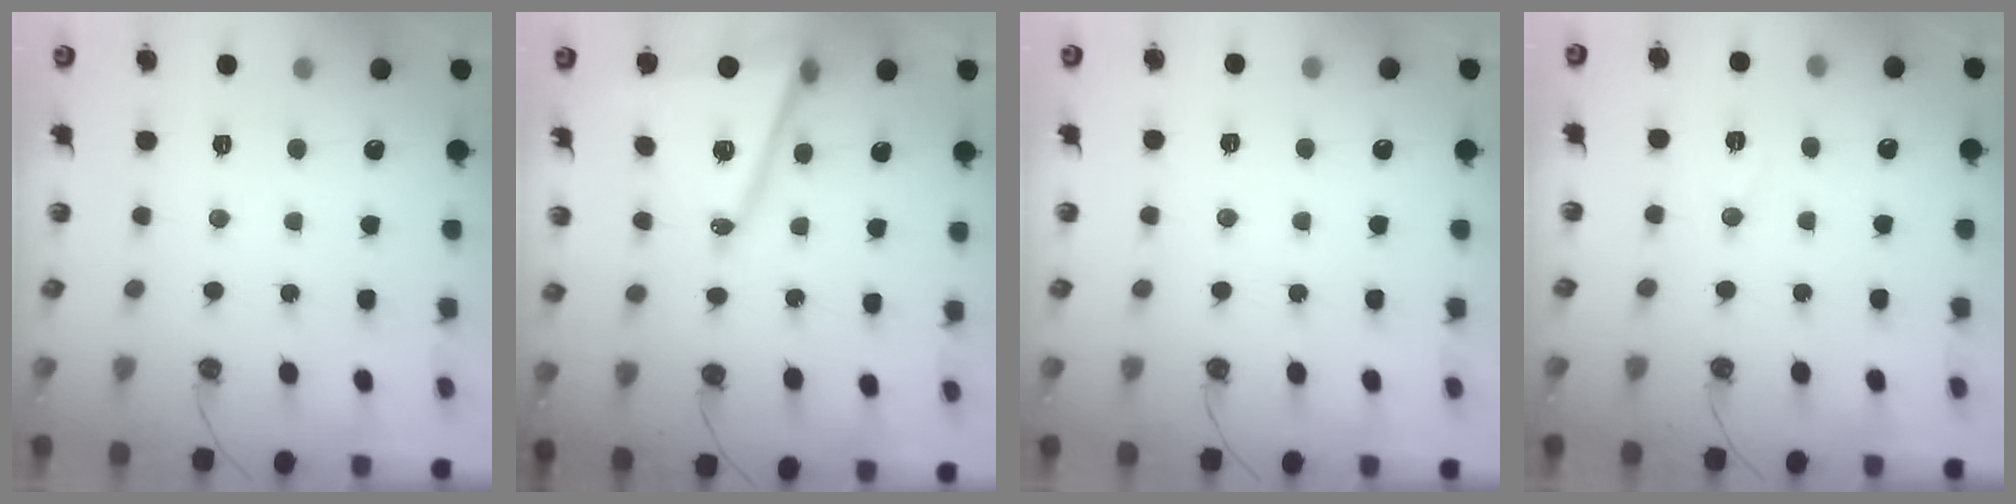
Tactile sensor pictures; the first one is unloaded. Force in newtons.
{"total": 13.3, "press": 12.7, "slide": 3.9}
{"total": 5.2, "press": 2.6, "slide": 4.5}
{"total": 6.7, "press": 5.2, "slide": 4.3}